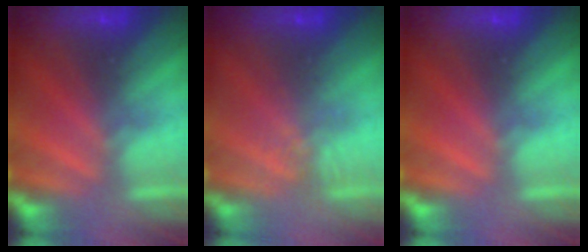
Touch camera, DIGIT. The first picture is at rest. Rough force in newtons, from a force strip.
{"total": 1.6}
{"total": 0.0}